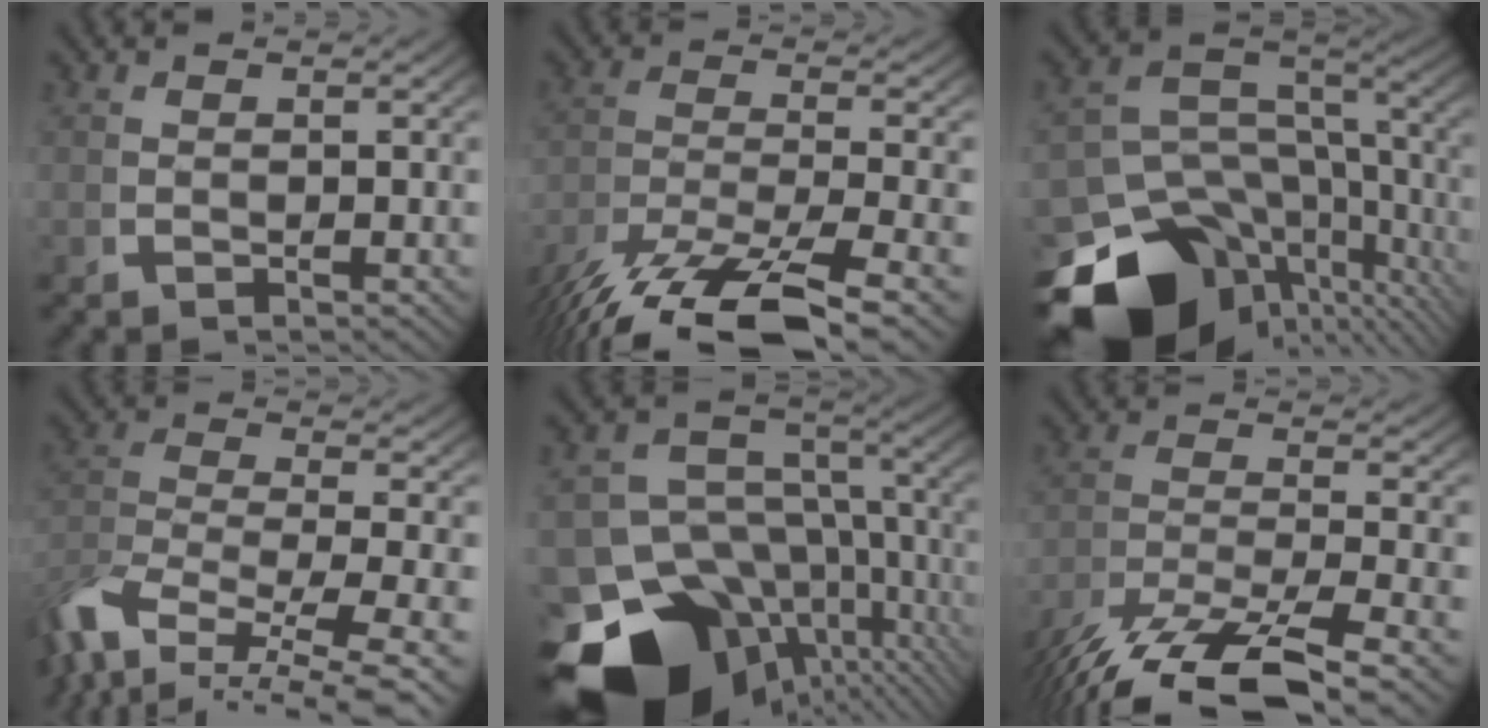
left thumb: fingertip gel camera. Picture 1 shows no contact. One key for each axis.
{"total": 11.6, "fx": -6.2, "fy": 6.0, "fz": 7.8, "tx": -0.168, "ty": -0.049, "tz": -0.065}
{"total": 17.7, "fx": -6.1, "fy": 11.4, "fz": 12.1, "tx": -0.186, "ty": -0.062, "tz": -0.078}
{"total": 11.2, "fx": -5.5, "fy": 6.9, "fz": 6.9, "tx": -0.177, "ty": -0.049, "tz": -0.064}
{"total": 21.7, "fx": -7.2, "fy": 15.1, "fz": 13.8, "tx": -0.237, "ty": -0.097, "tz": -0.082}
{"total": 10.4, "fx": -5.4, "fy": 5.2, "fz": 7.2, "tx": -0.154, "ty": -0.043, "tz": -0.059}